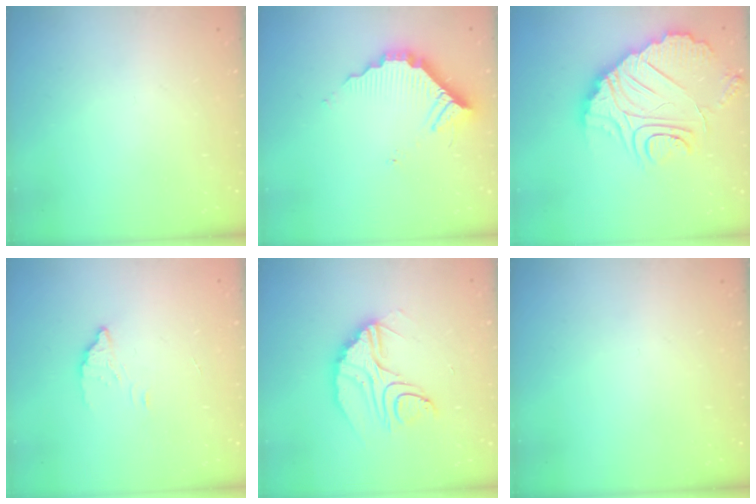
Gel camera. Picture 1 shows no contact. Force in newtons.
{"total": 9.5, "press": 9.5, "slide": 0.4}
{"total": 15.9, "press": 15.9, "slide": 1.4}
{"total": 2.9, "press": 2.9, "slide": 0.2}
{"total": 12.2, "press": 12.1, "slide": 0.9}
{"total": 0.0}